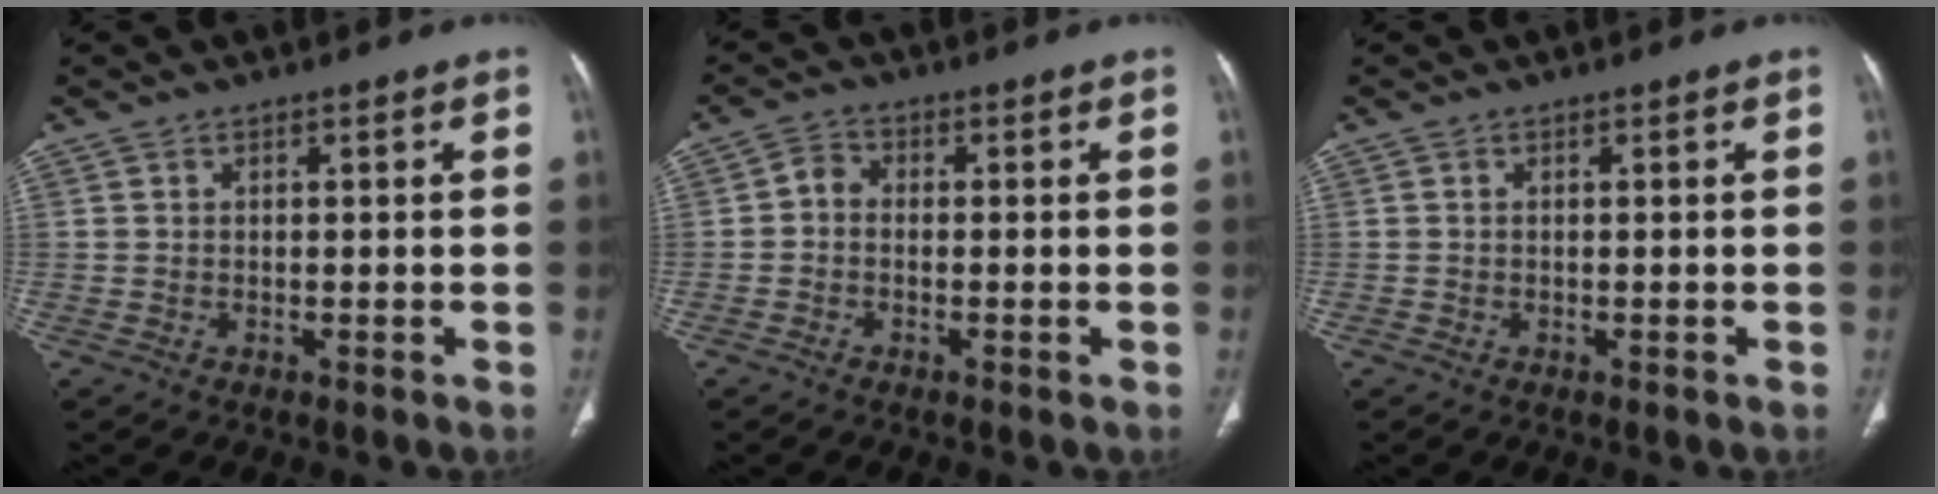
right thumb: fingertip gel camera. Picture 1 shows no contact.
{"total": 2.8, "force": [-0.6, 2.1, 1.7], "torque": [-0.024, 0.009, -0.023]}
{"total": 0.0}